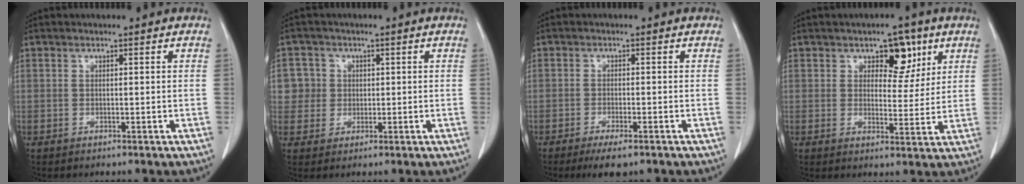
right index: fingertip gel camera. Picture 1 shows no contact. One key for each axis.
{"total": 4.4, "fx": 0.8, "fy": 4.3, "fz": 0.0, "tx": 0.015, "ty": 0.010, "tz": 0.016}
{"total": 4.3, "fx": -3.1, "fy": 0.9, "fz": 2.9, "tx": -0.046, "ty": -0.009, "tz": -0.045}
{"total": 6.0, "fx": 3.1, "fy": 3.3, "fz": 3.9, "tx": -0.043, "ty": 0.004, "tz": 0.045}